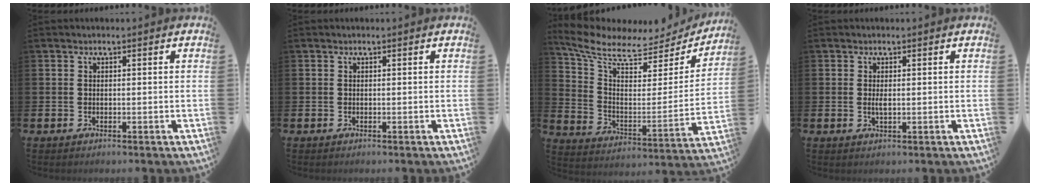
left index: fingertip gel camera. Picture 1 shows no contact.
{"total": 0.0}
{"total": 8.2, "force": [6.6, 3.2, 3.6], "torque": [-0.109, -0.044, 0.111]}
{"total": 1.1, "force": [0.2, 0.4, 1.1], "torque": [-0.013, -0.001, 0.001]}